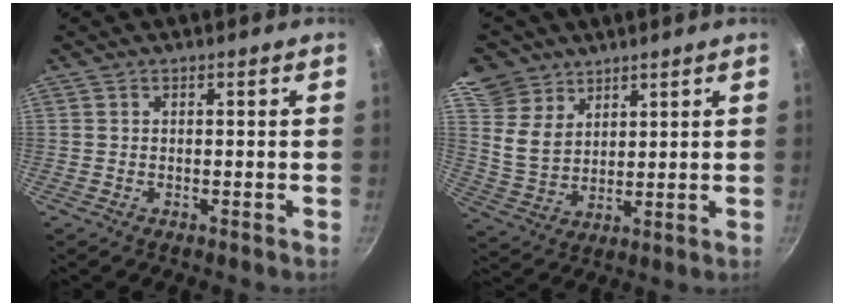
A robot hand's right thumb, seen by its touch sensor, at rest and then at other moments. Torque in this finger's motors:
{"motor_torque": [-1.52, 1.51, -0.07, 0.54, 0.25]}